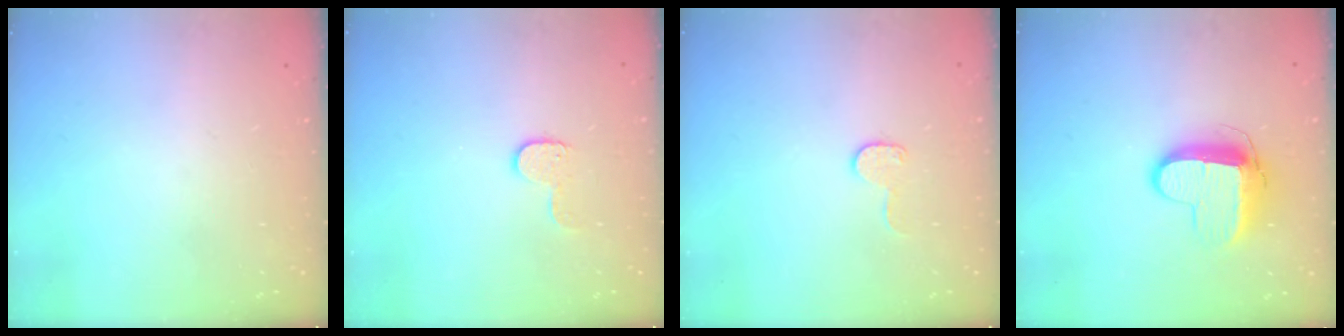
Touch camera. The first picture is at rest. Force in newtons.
{"total": 7.4, "press": 7.4, "slide": 0.4}
{"total": 7.6, "press": 7.6, "slide": 0.1}
{"total": 10.8, "press": 10.8, "slide": 0.9}